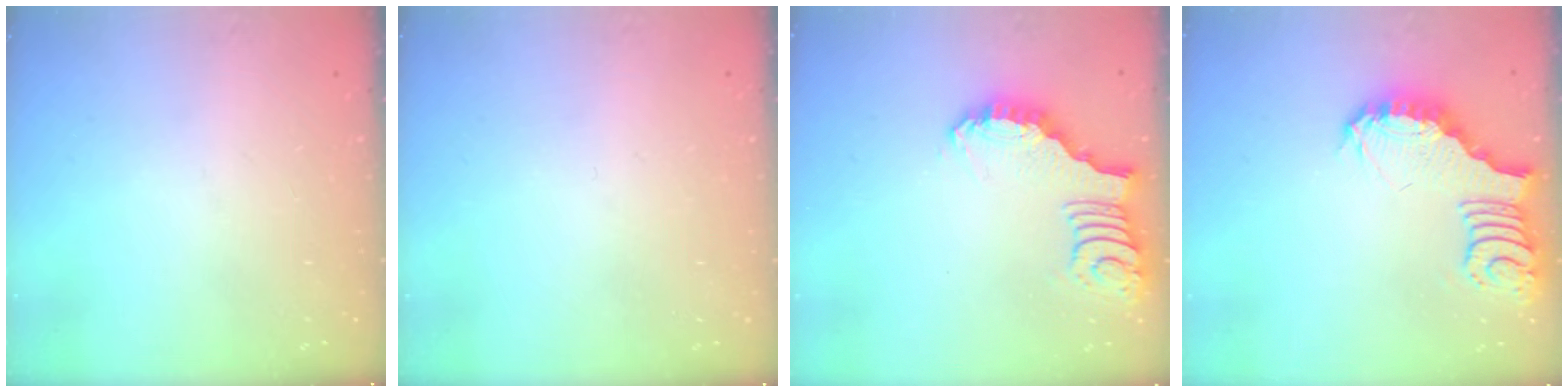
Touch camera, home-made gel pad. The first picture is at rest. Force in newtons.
{"total": 0.0}
{"total": 2.6, "press": 2.5, "slide": 0.5}
{"total": 3.8, "press": 3.7, "slide": 0.5}